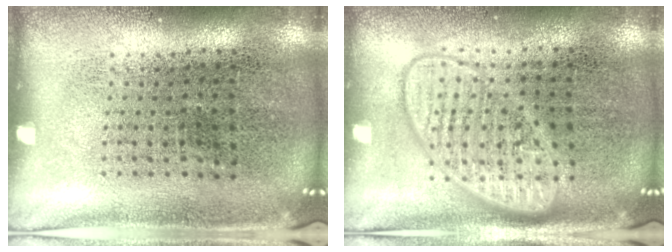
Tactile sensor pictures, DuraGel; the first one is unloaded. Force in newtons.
{"total": 2.9, "press": 2.9, "slide": 0.5}